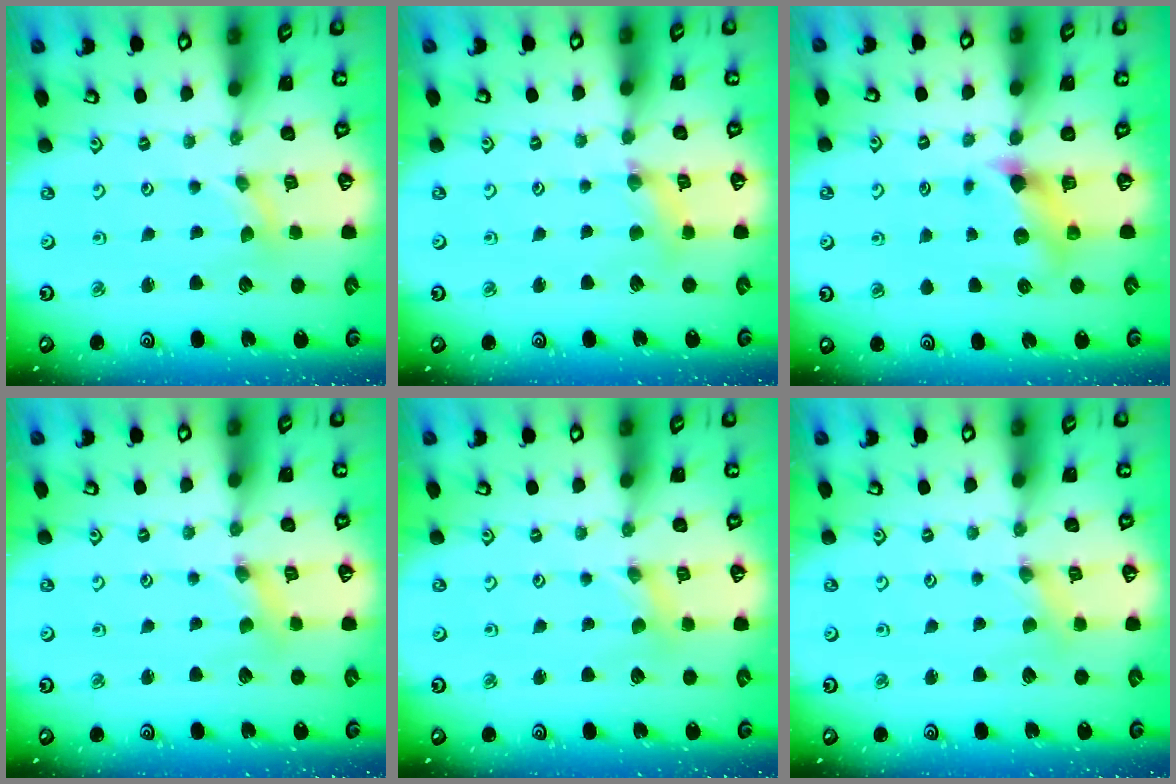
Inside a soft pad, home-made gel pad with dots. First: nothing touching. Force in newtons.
{"total": 3.3, "press": 3.3, "slide": 0.4}
{"total": 5.6, "press": 5.6, "slide": 0.6}
{"total": 1.4, "press": 1.4, "slide": 0.0}
{"total": 0.0}
{"total": 0.0}